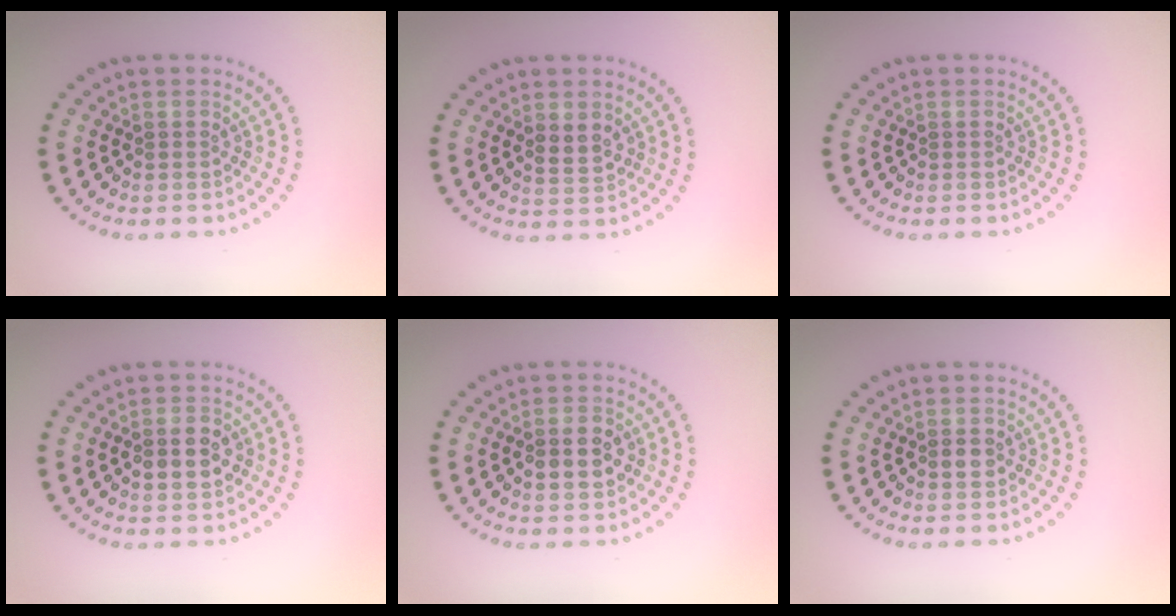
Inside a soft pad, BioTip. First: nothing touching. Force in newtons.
{"total": 1.9, "press": 1.8, "slide": 0.5}
{"total": 0.0}
{"total": 3.0, "press": 3.0, "slide": 0.1}
{"total": 3.0, "press": 3.0, "slide": 0.2}
{"total": 1.1, "press": 1.0, "slide": 0.3}